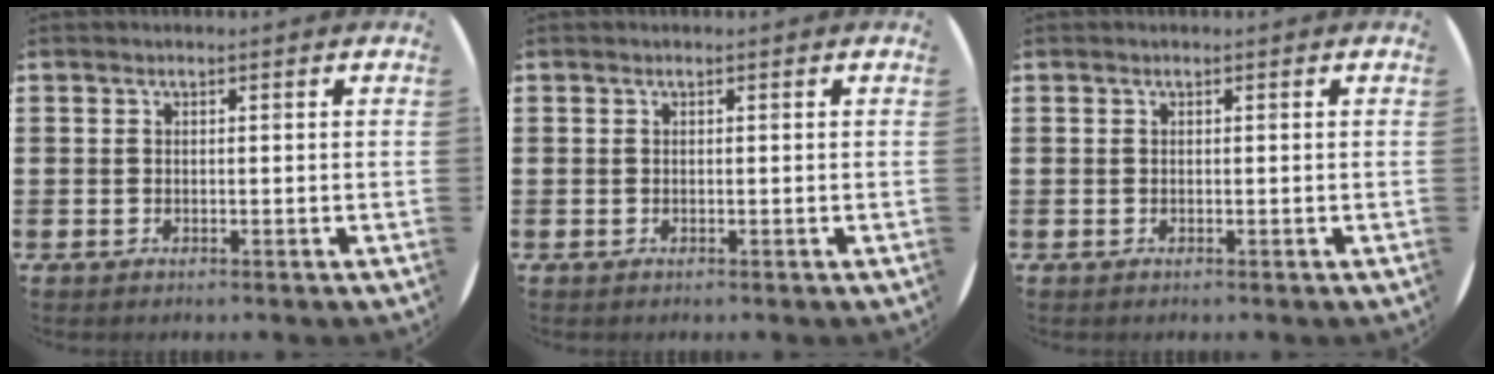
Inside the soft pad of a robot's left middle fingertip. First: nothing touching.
{"total": 0.0}
{"total": 0.0}